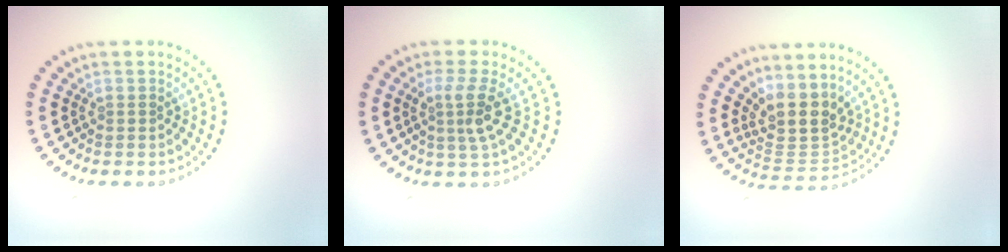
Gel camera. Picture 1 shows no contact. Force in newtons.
{"total": 2.9, "press": 2.1, "slide": 2.0}
{"total": 4.1, "press": 3.2, "slide": 2.5}